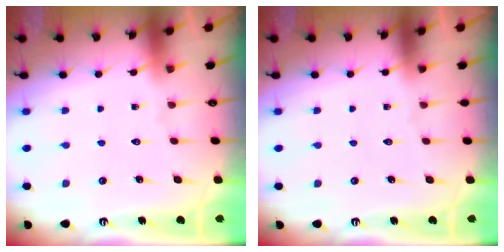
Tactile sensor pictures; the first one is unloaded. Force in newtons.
{"total": 0.0}